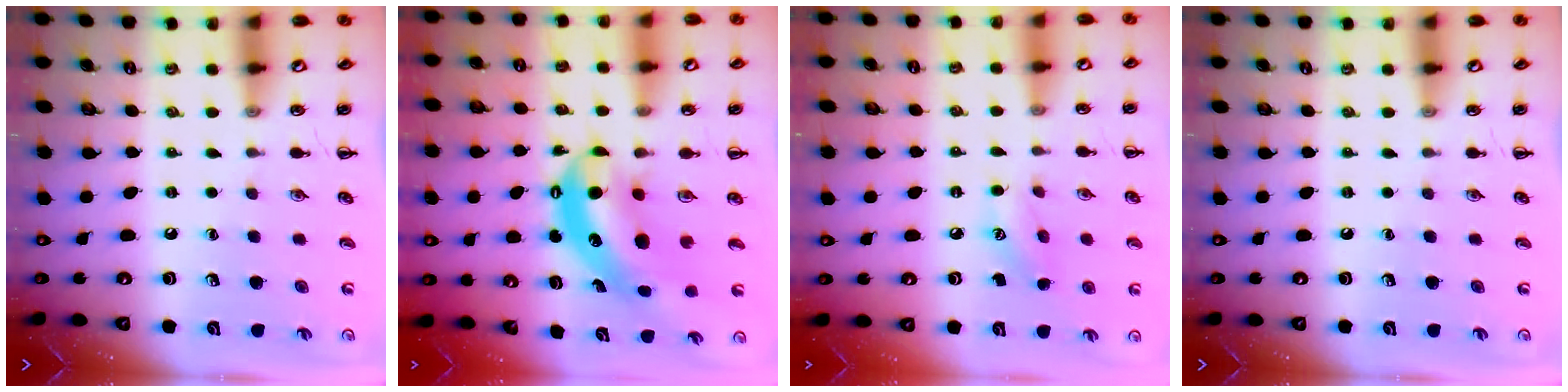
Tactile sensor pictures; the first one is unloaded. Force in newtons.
{"total": 6.6, "press": 6.5, "slide": 1.4}
{"total": 6.2, "press": 6.1, "slide": 1.1}
{"total": 0.0}